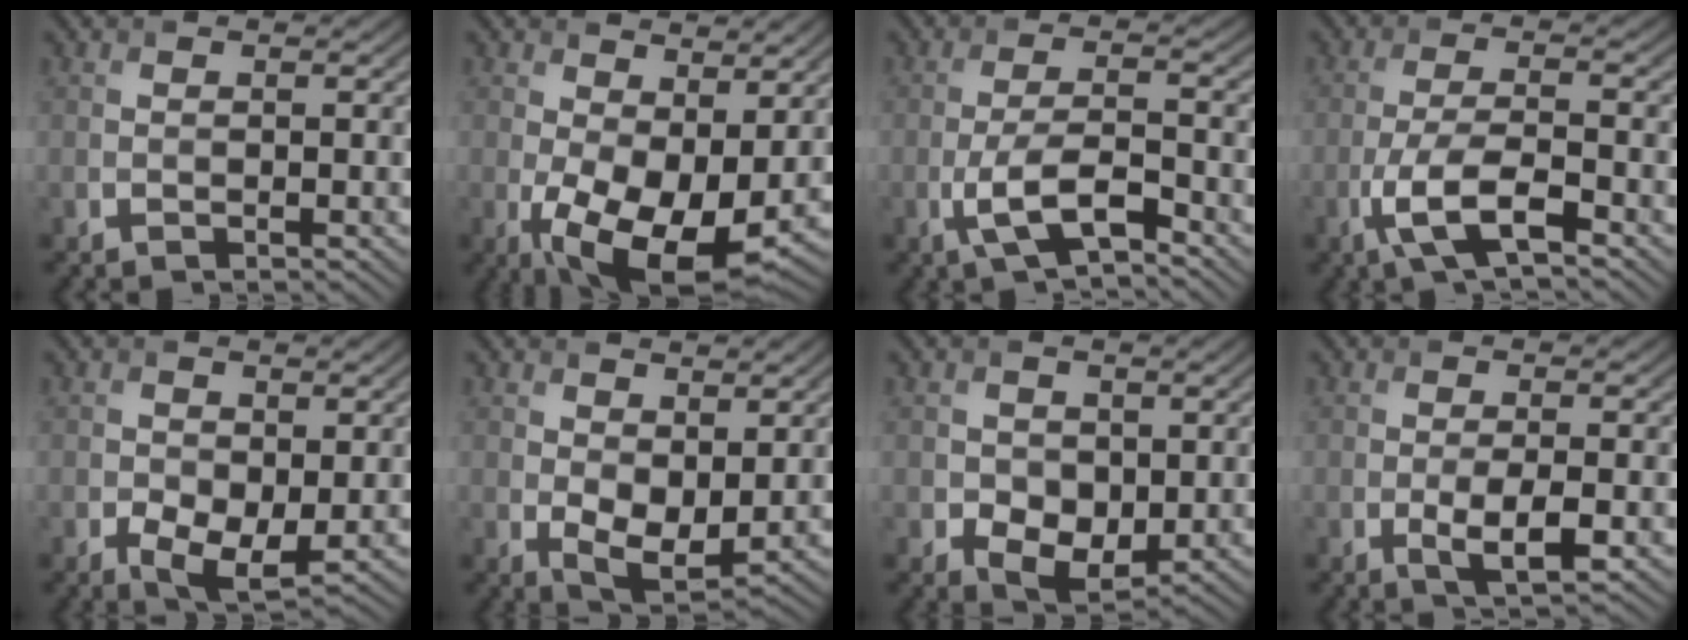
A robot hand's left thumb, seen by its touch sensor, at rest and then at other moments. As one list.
[{"total": 10.8, "force": [-0.8, 6.0, 8.9], "torque": [-0.172, -0.031, 0.000]}, {"total": 5.9, "force": [-3.0, 1.8, 4.8], "torque": [-0.101, 0.002, -0.059]}, {"total": 6.6, "force": [-3.4, 1.8, 5.3], "torque": [-0.113, 0.002, -0.071]}, {"total": 4.7, "force": [-1.1, 2.8, 3.6], "torque": [-0.068, -0.016, -0.018]}, {"total": 5.5, "force": [0.9, 3.3, 4.3], "torque": [-0.089, -0.015, 0.021]}, {"total": 4.7, "force": [-0.1, 3.7, 3.0], "torque": [-0.065, -0.014, 0.001]}, {"total": 3.6, "force": [-1.0, 1.1, 3.3], "torque": [-0.067, -0.010, -0.015]}]